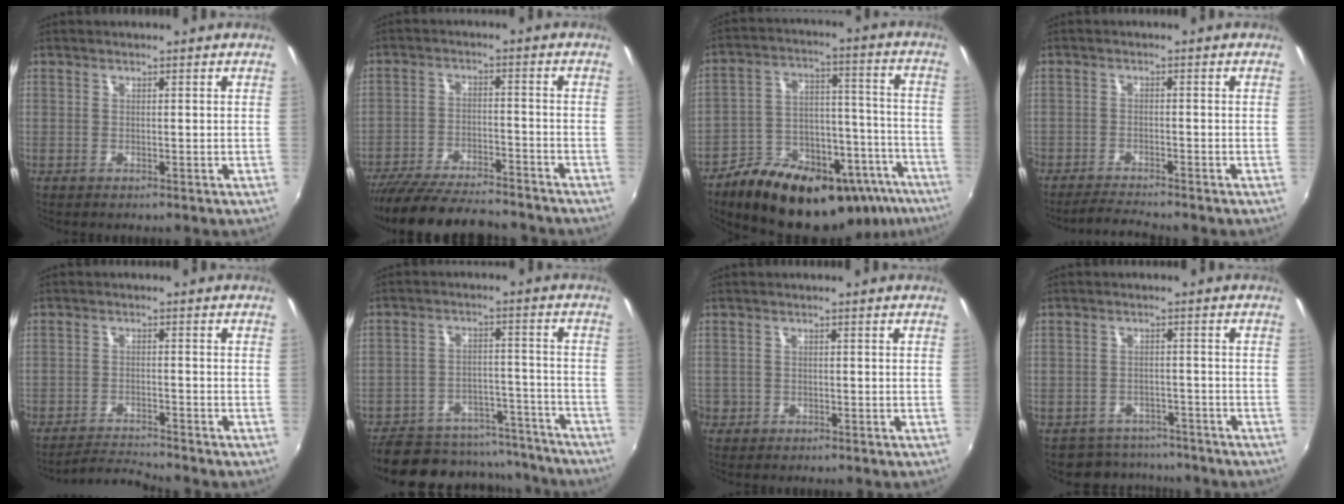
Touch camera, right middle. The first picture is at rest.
{"total": 18.1, "force": [-16.0, 3.5, 7.7], "torque": [-0.161, -0.030, -0.249]}
{"total": 27.5, "force": [-19.0, 13.0, 15.1], "torque": [-0.244, 0.023, -0.250]}
{"total": 3.7, "force": [-3.6, -0.3, 0.8], "torque": [-0.038, -0.008, -0.070]}
{"total": 4.7, "force": [-4.6, -0.7, 0.5], "torque": [-0.033, -0.002, -0.087]}
{"total": 21.2, "force": [-18.0, 8.7, 7.1], "torque": [-0.153, 0.035, -0.226]}
{"total": 2.2, "force": [-1.0, 1.9, 0.4], "torque": [-0.015, -0.001, -0.016]}
{"total": 6.5, "force": [-5.5, 3.4, 0.1], "torque": [-0.010, 0.020, -0.080]}